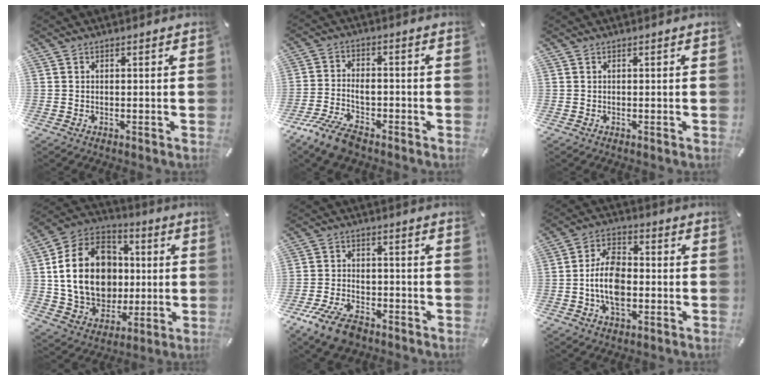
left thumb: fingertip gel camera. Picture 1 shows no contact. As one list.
[{"total": 7.9, "force": [-4.5, 4.4, 4.8], "torque": [-0.107, 0.015, -0.085]}, {"total": 0.0}, {"total": 20.3, "force": [0.7, 16.6, 11.6], "torque": [-0.238, 0.011, 0.020]}, {"total": 9.1, "force": [-5.6, 5.2, 5.0], "torque": [-0.108, 0.023, -0.103]}, {"total": 11.1, "force": [-2.3, 6.8, 8.4], "torque": [-0.169, 0.007, -0.043]}]